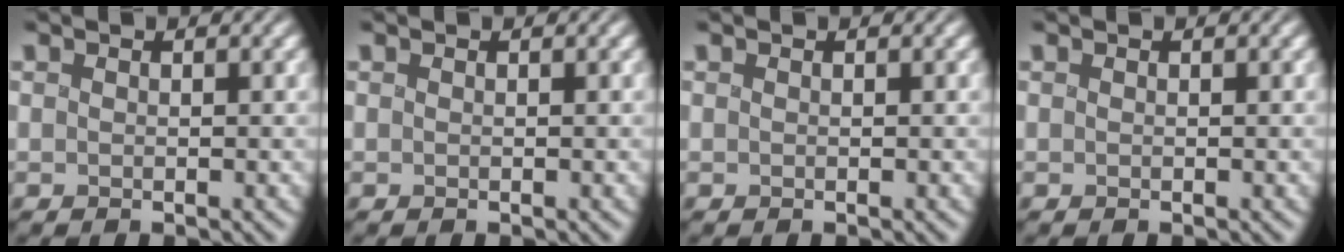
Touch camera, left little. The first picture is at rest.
{"total": 0.0}
{"total": 0.0}
{"total": 0.0}